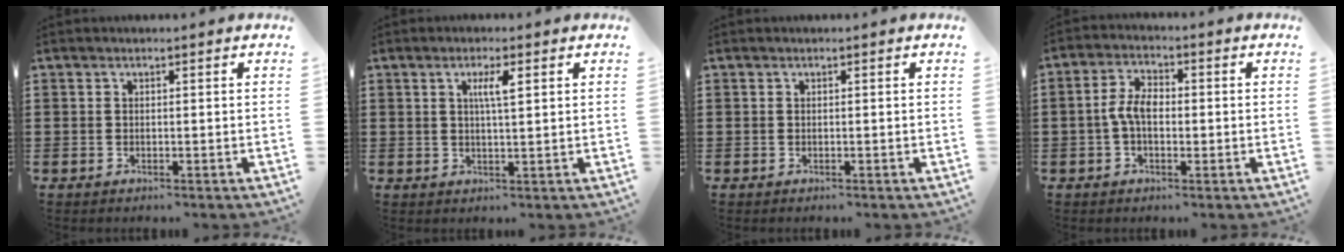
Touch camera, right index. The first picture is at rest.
{"total": 3.1, "force": [1.0, 0.5, 2.9], "torque": [-0.058, 0.005, 0.013]}
{"total": 0.0}
{"total": 4.9, "force": [-0.5, 2.7, 4.1], "torque": [-0.096, 0.000, -0.016]}